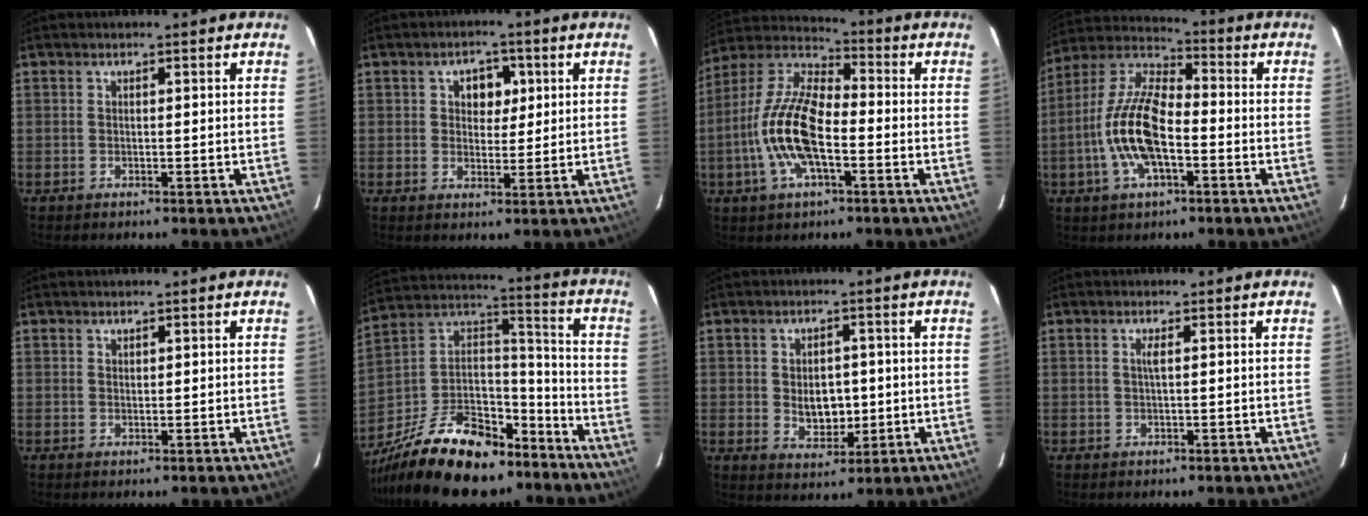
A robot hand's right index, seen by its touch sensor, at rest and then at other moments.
{"total": 4.6, "force": [1.4, 3.6, 2.5], "torque": [-0.032, 0.013, 0.021]}
{"total": 15.4, "force": [-3.7, 6.2, 13.5], "torque": [-0.279, 0.003, -0.080]}
{"total": 14.8, "force": [-3.7, 6.3, 12.9], "torque": [-0.267, 0.004, -0.077]}
{"total": 0.5, "force": [0.5, 0.2, 0.0], "torque": [0.000, 0.001, 0.010]}
{"total": 26.3, "force": [-18.4, 12.9, 13.8], "torque": [-0.286, 0.034, -0.282]}
{"total": 6.6, "force": [-0.2, 4.6, 4.7], "torque": [-0.081, -0.002, 0.008]}
{"total": 1.1, "force": [0.2, -0.2, 1.0], "torque": [-0.020, 0.001, 0.002]}